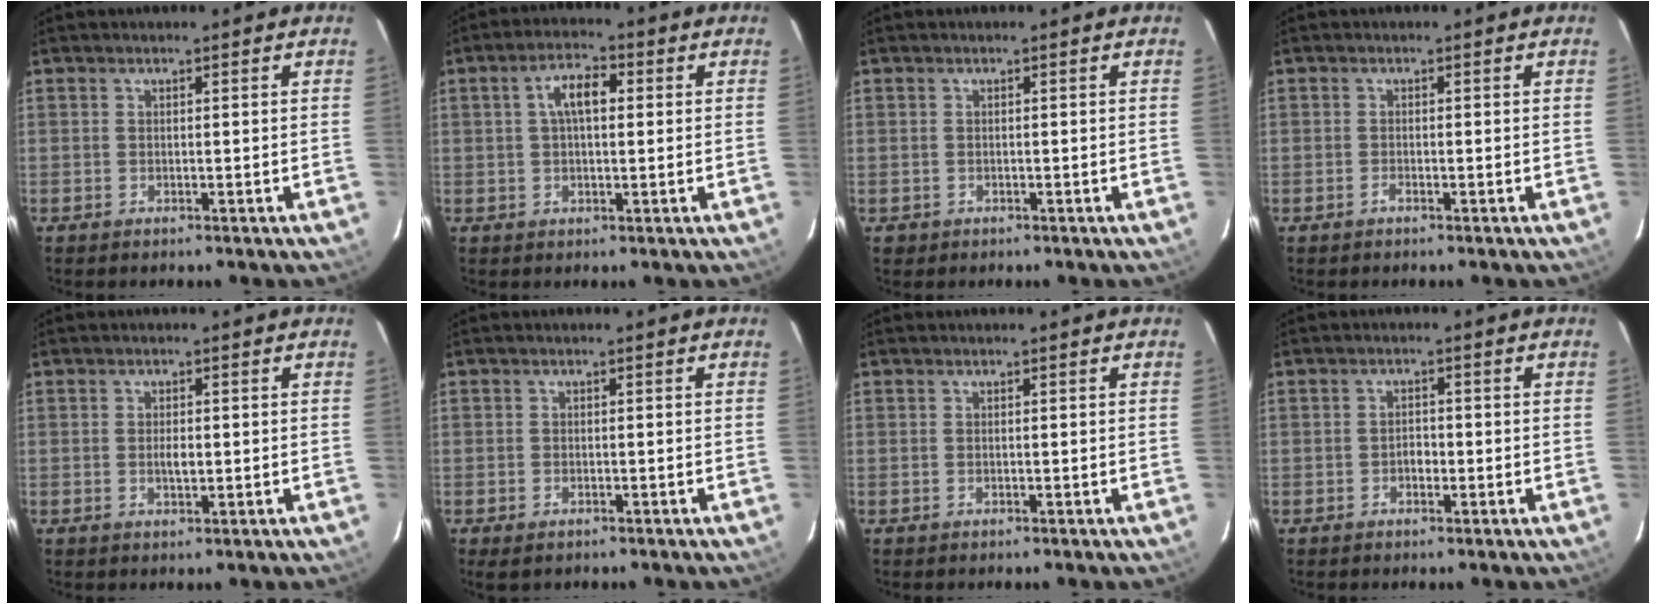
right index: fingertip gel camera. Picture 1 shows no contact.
{"total": 5.8, "force": [1.2, 2.7, 4.9], "torque": [-0.090, 0.018, 0.022]}
{"total": 1.2, "force": [-0.4, 1.1, 0.1], "torque": [-0.001, 0.002, -0.004]}
{"total": 0.7, "force": [-0.6, 0.2, 0.2], "torque": [-0.003, 0.000, -0.013]}
{"total": 2.0, "force": [-0.1, 1.0, 1.7], "torque": [-0.029, 0.000, -0.002]}
{"total": 2.2, "force": [-1.4, 1.3, 1.1], "torque": [-0.021, -0.007, -0.024]}
{"total": 0.0}
{"total": 1.7, "force": [-0.7, 1.3, 0.8], "torque": [-0.014, 0.006, -0.013]}